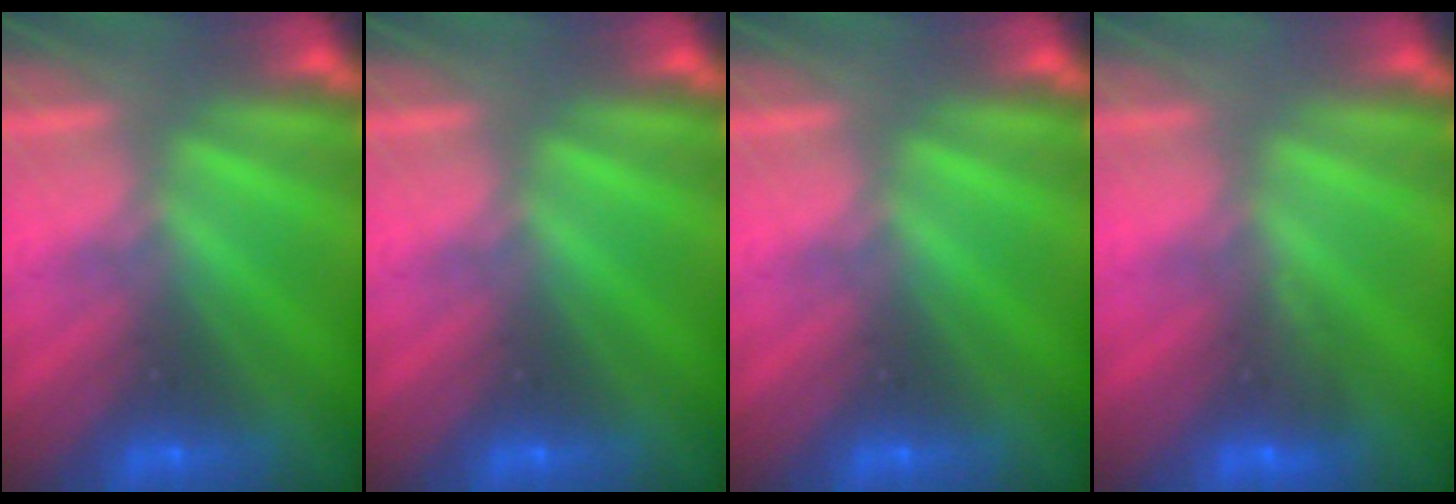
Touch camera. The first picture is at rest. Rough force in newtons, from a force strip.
{"total": 0.0}
{"total": 0.0}
{"total": 2.9}